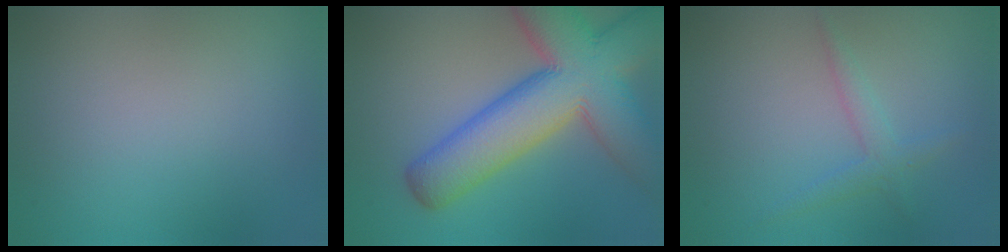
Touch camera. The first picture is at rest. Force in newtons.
{"total": 12.5, "press": 12.5, "slide": 0.6}
{"total": 1.8, "press": 1.8, "slide": 0.0}